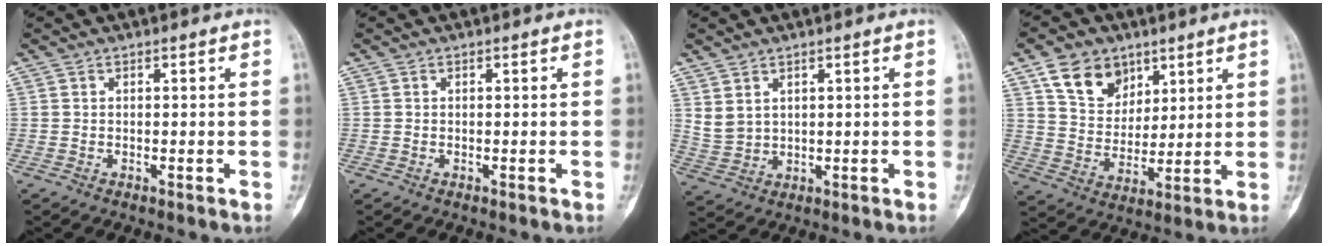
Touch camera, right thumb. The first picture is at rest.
{"total": 0.0}
{"total": 3.9, "force": [2.1, 2.7, 2.0], "torque": [-0.033, -0.014, 0.054]}
{"total": 10.9, "force": [6.2, 7.9, 4.4], "torque": [-0.049, -0.032, 0.116]}